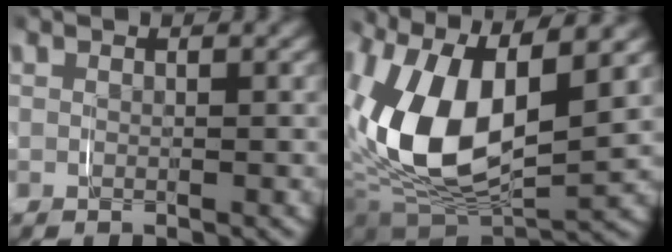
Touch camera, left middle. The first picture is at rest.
{"total": 11.6, "force": [0.7, 6.8, 9.4], "torque": [-0.206, -0.011, 0.010]}